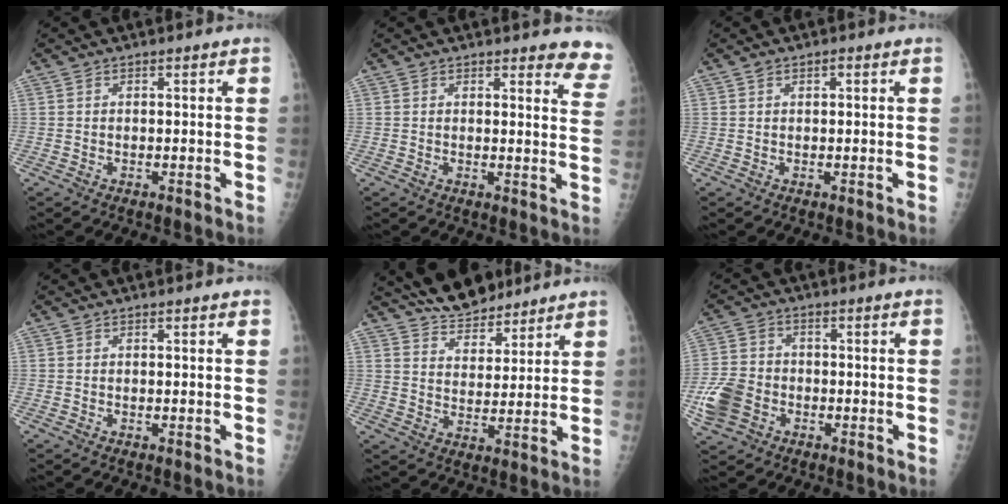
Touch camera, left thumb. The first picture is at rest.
{"total": 7.2, "force": [6.6, 1.9, 1.9], "torque": [0.022, -0.040, 0.043]}
{"total": 1.2, "force": [0.4, 0.6, 0.9], "torque": [-0.017, 0.005, 0.008]}
{"total": 0.0}
{"total": 10.2, "force": [9.0, 4.0, 2.7], "torque": [-0.016, -0.044, 0.154]}
{"total": 8.4, "force": [-3.0, 6.6, 4.4], "torque": [-0.086, 0.013, -0.059]}